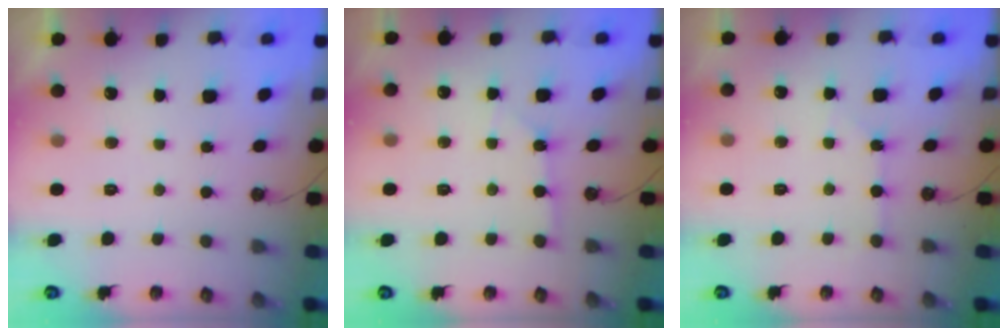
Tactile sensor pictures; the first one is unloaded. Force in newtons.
{"total": 2.0, "press": 2.0, "slide": 0.1}
{"total": 2.9, "press": 2.9, "slide": 0.5}